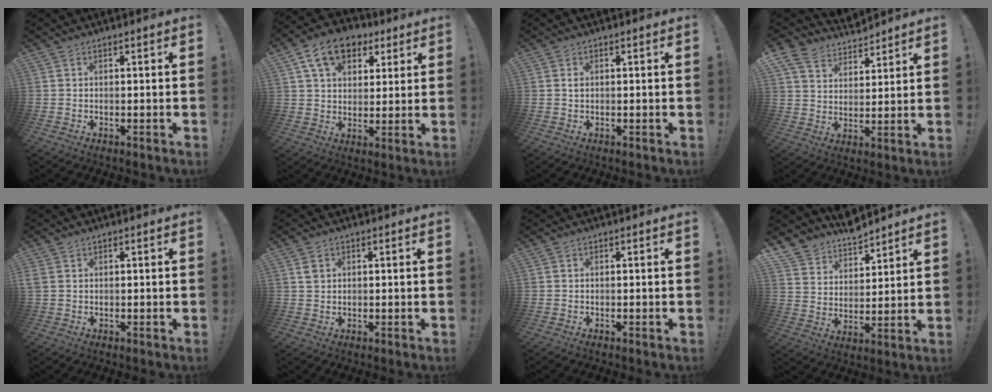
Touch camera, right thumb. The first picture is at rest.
{"total": 13.3, "force": [6.8, 9.1, 7.0], "torque": [-0.113, -0.018, 0.130]}
{"total": 0.7, "force": [0.2, 0.5, 0.4], "torque": [-0.015, 0.005, 0.004]}
{"total": 7.7, "force": [6.5, 3.9, 1.1], "torque": [-0.034, -0.053, 0.126]}
{"total": 1.9, "force": [0.9, 1.3, 1.1], "torque": [-0.027, 0.006, 0.019]}
{"total": 2.2, "force": [1.0, 1.8, 0.9], "torque": [-0.009, -0.001, 0.017]}
{"total": 0.0}
{"total": 8.5, "force": [7.6, 3.9, 0.1], "torque": [-0.016, -0.078, 0.146]}